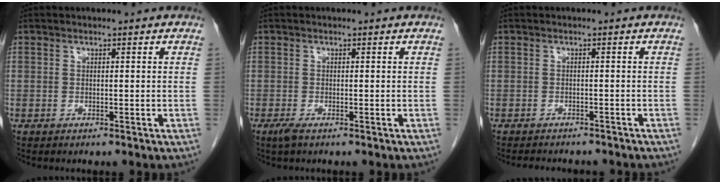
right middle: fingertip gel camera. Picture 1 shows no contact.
{"total": 1.3, "force": [-0.8, 0.2, 1.0], "torque": [-0.026, -0.005, -0.016]}
{"total": 6.6, "force": [-5.9, 1.9, 2.3], "torque": [-0.032, -0.001, -0.070]}